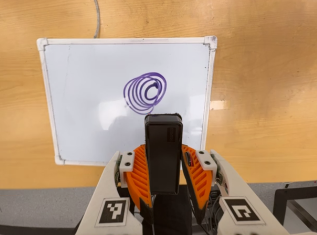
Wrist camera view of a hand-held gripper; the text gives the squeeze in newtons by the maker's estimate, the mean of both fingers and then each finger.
{"total": 4.4, "left": 3.2, "right": 5.5}